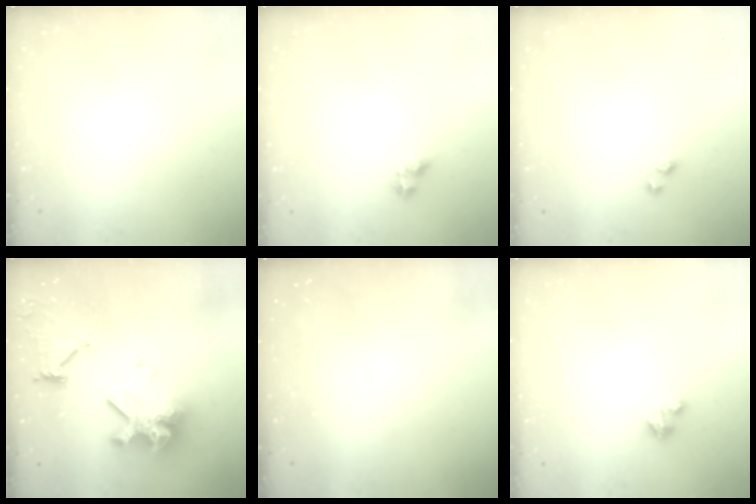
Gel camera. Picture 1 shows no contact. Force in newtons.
{"total": 3.8, "press": 3.7, "slide": 0.9}
{"total": 3.1, "press": 3.0, "slide": 0.5}
{"total": 16.2, "press": 16.1, "slide": 1.8}
{"total": 0.0}
{"total": 2.0, "press": 2.0, "slide": 0.3}